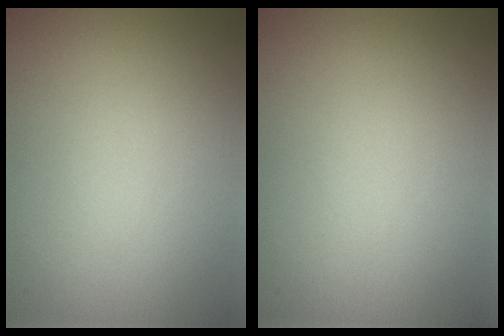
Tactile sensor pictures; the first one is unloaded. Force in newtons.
{"total": 0.0}